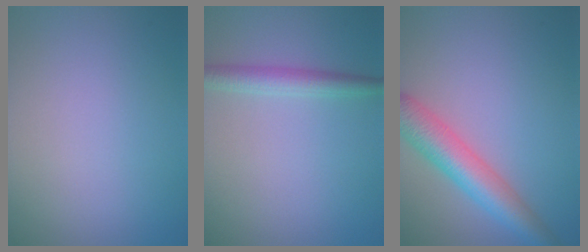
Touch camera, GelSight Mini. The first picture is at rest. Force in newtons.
{"total": 2.3, "press": 2.3, "slide": 0.1}
{"total": 5.4, "press": 5.4, "slide": 0.2}